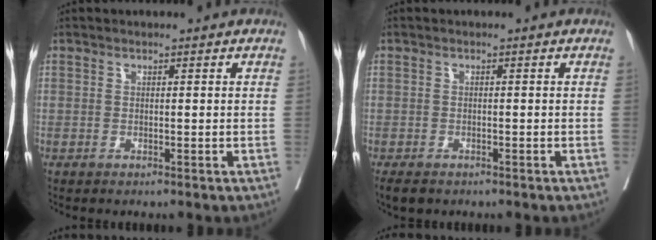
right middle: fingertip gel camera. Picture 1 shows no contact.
{"total": 2.9, "force": [-2.3, 1.4, 1.2], "torque": [-0.019, -0.005, -0.033]}